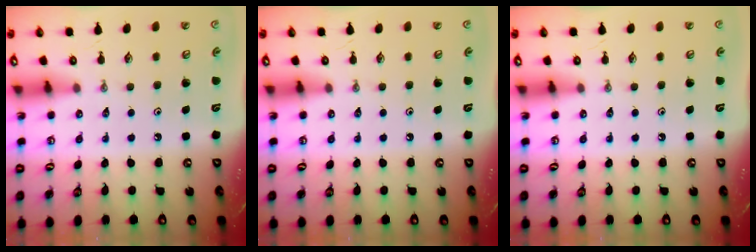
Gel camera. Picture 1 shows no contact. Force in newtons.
{"total": 0.0}
{"total": 0.0}